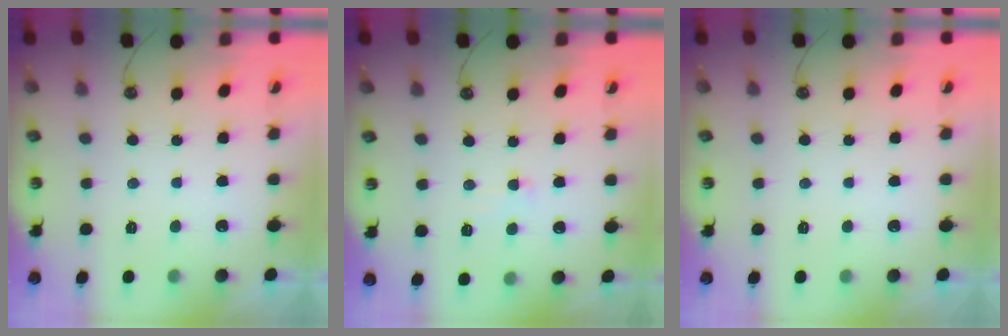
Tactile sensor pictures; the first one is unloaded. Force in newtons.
{"total": 1.0, "press": 0.4, "slide": 0.9}
{"total": 0.9, "press": 0.9, "slide": 0.1}